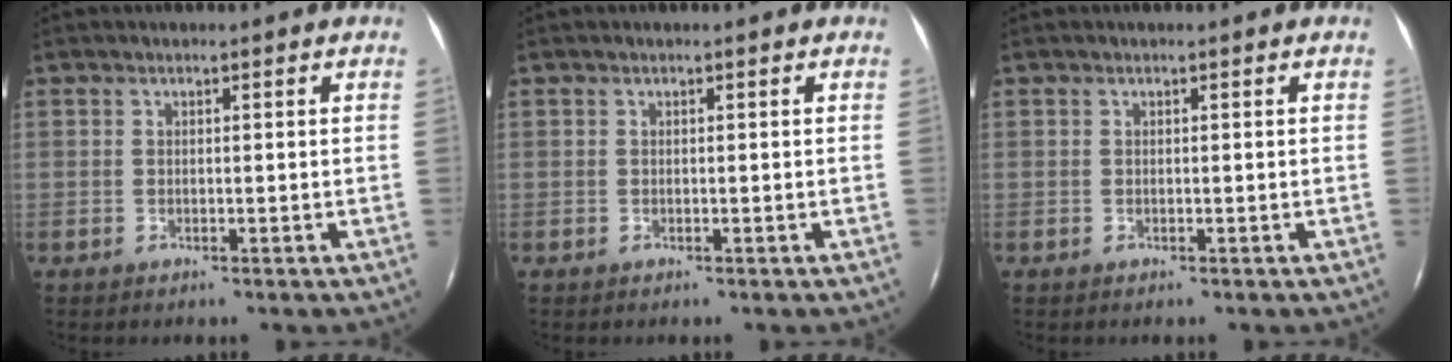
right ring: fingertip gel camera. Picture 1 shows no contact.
{"total": 0.0}
{"total": 0.0}